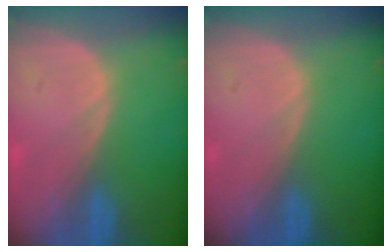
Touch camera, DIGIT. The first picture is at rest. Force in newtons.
{"total": 0.0}